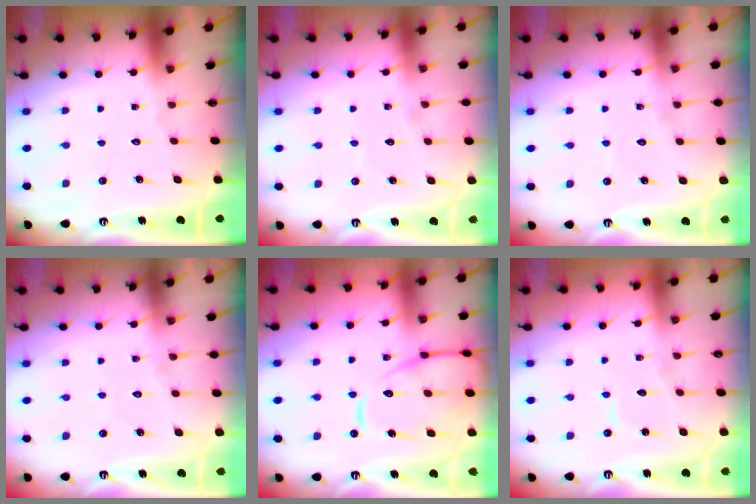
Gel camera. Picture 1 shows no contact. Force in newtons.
{"total": 2.7, "press": 2.7, "slide": 0.3}
{"total": 3.1, "press": 3.0, "slide": 0.3}
{"total": 3.2, "press": 3.2, "slide": 0.3}
{"total": 15.1, "press": 15.0, "slide": 1.4}
{"total": 5.4, "press": 5.4, "slide": 0.4}